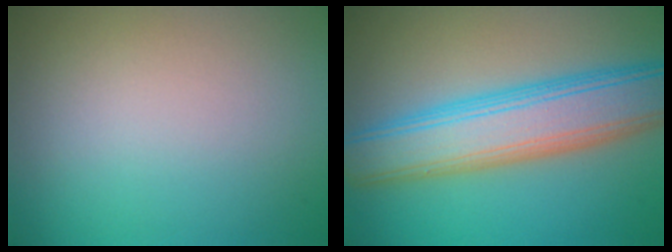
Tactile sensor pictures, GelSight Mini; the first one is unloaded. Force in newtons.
{"total": 8.4, "press": 8.3, "slide": 0.6}